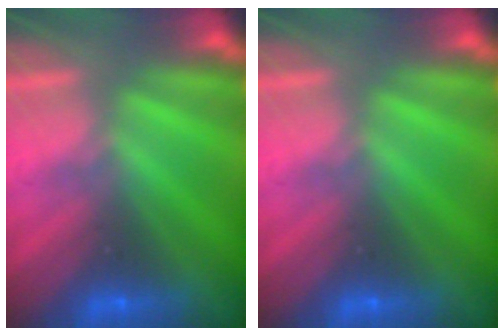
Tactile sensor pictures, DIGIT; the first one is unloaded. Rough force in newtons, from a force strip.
{"total": 0.0}